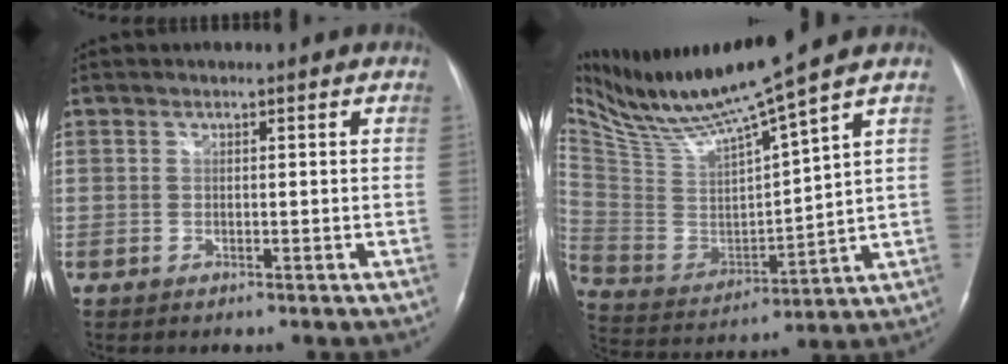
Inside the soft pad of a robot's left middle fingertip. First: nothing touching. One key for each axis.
{"total": 16.1, "fx": 13.3, "fy": -1.2, "fz": 8.9, "tx": -0.171, "ty": -0.007, "tz": 0.254}